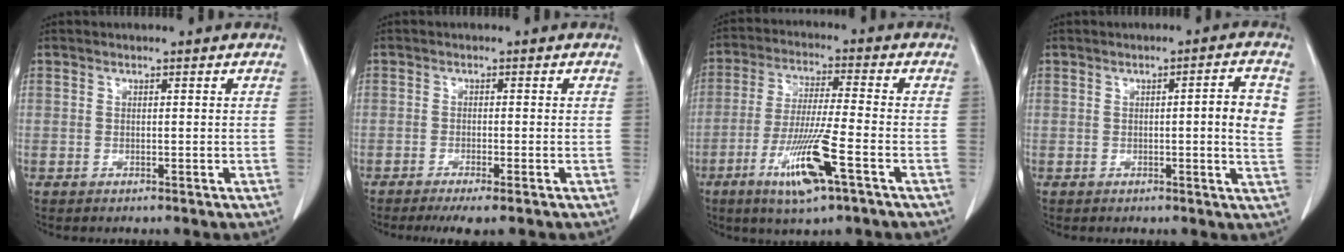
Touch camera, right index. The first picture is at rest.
{"total": 4.1, "force": [-2.9, 0.1, 2.9], "torque": [-0.044, -0.011, -0.044]}
{"total": 11.2, "force": [-5.1, 0.3, 10.0], "torque": [-0.195, -0.021, -0.095]}
{"total": 5.4, "force": [0.7, 0.3, 5.4], "torque": [-0.067, 0.001, 0.003]}